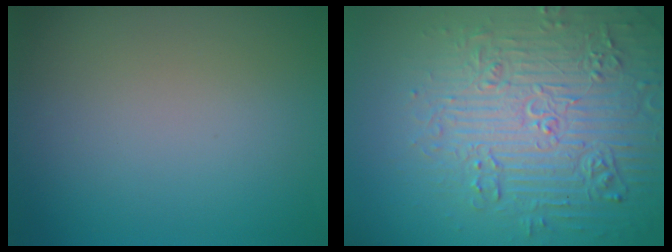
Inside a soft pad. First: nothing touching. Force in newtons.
{"total": 7.8, "press": 7.6, "slide": 1.9}